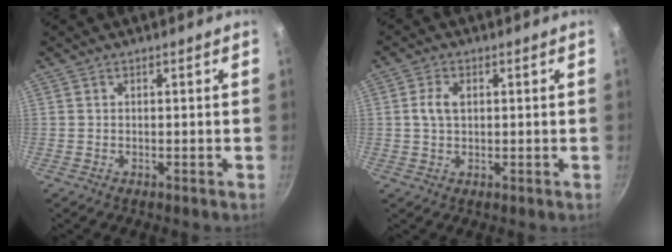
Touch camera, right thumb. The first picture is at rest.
{"total": 3.7, "force": [0.6, 2.4, 2.8], "torque": [-0.059, 0.004, 0.012]}